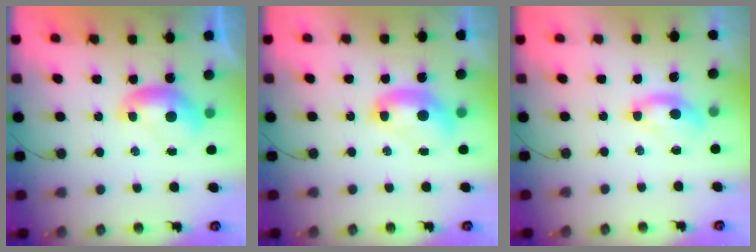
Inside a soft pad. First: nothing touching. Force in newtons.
{"total": 2.5, "press": 2.5, "slide": 0.1}
{"total": 2.1, "press": 2.0, "slide": 0.7}